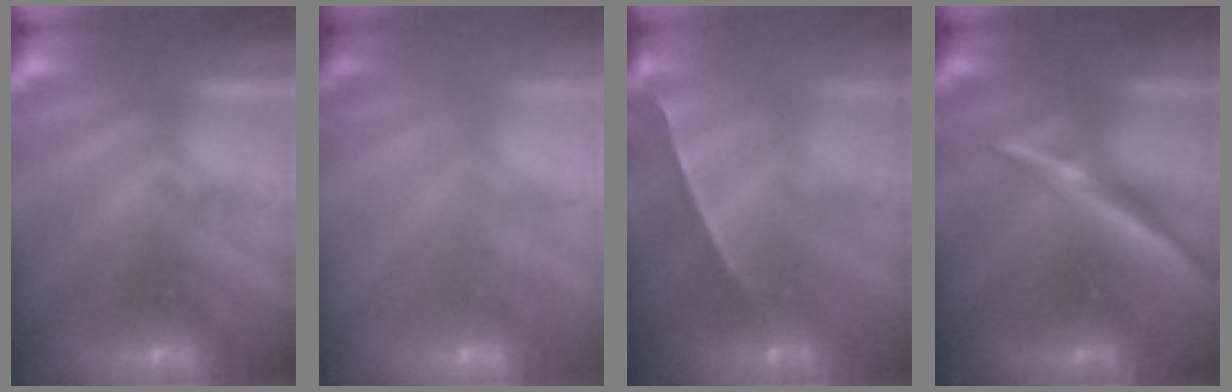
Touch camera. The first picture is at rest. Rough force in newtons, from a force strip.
{"total": 2.9}
{"total": 1.4}
{"total": 2.1}